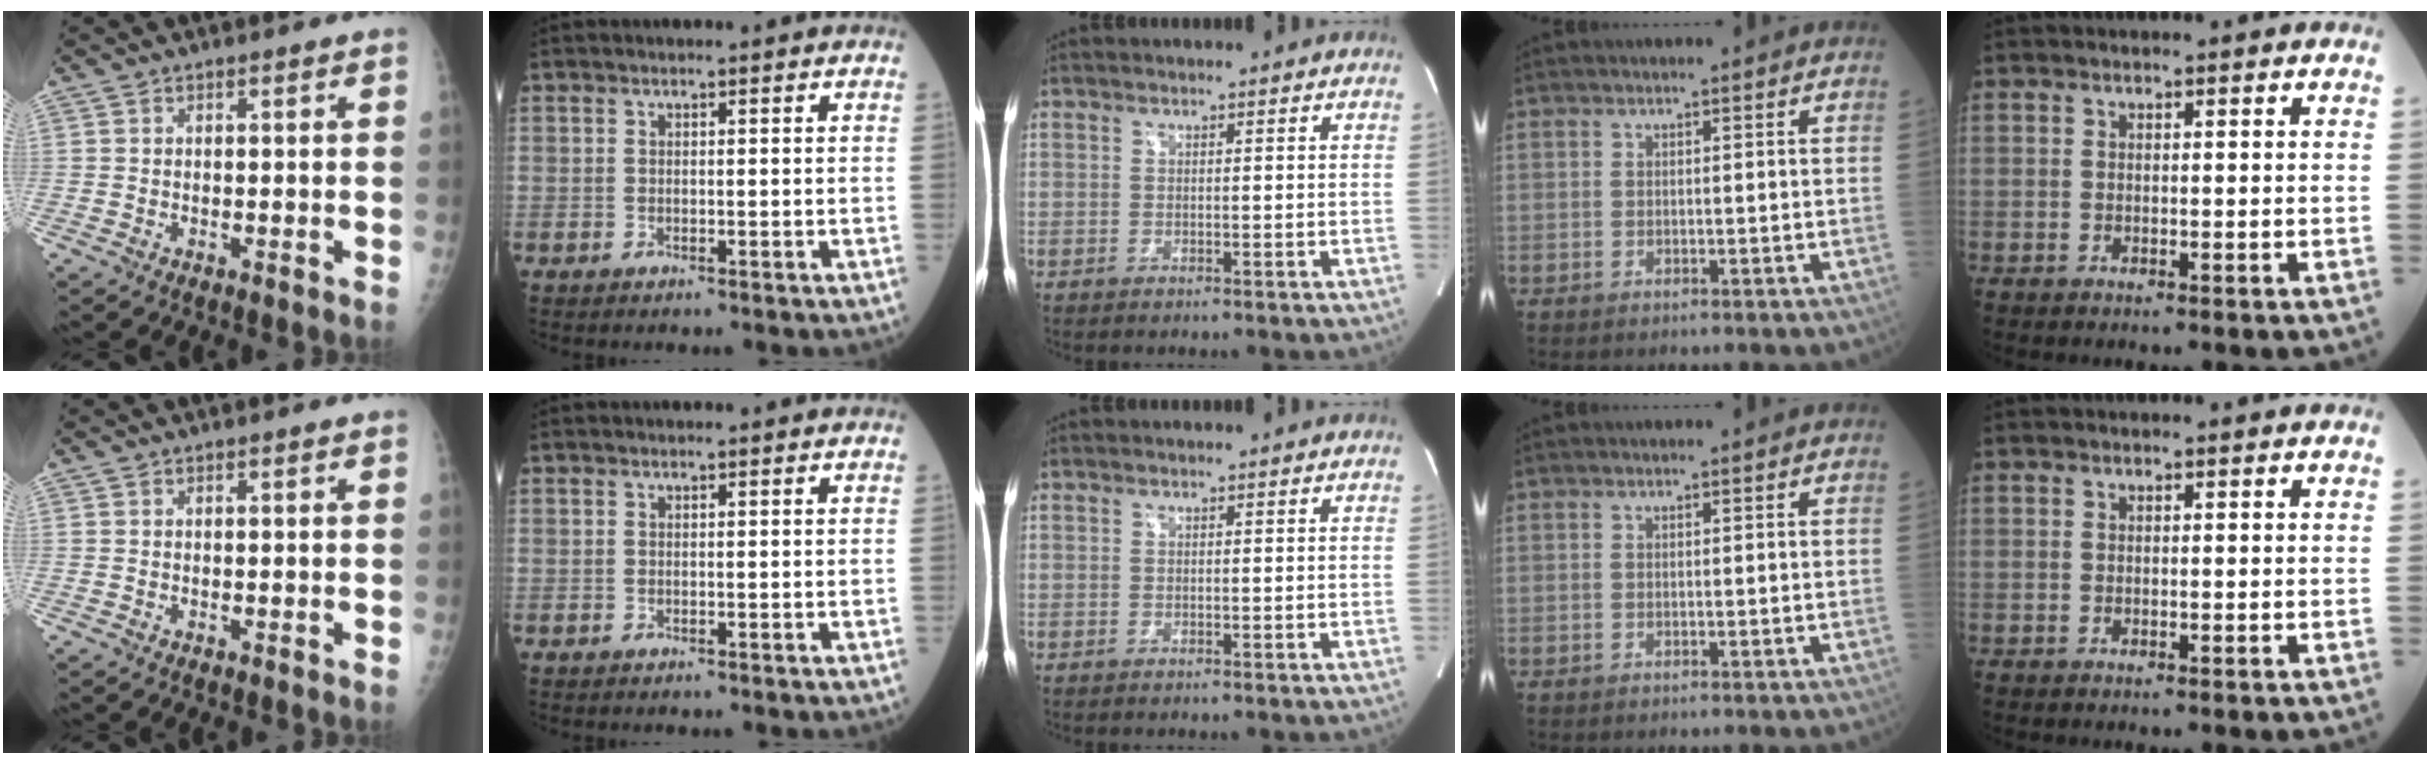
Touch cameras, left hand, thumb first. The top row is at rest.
{}